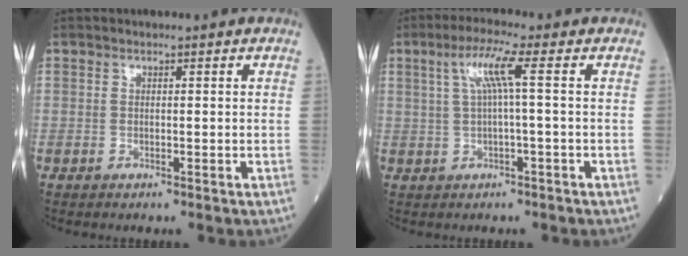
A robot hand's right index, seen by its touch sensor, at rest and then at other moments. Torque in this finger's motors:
{"motor_torque": [0.79, 0.18, 0.36, 0.13]}